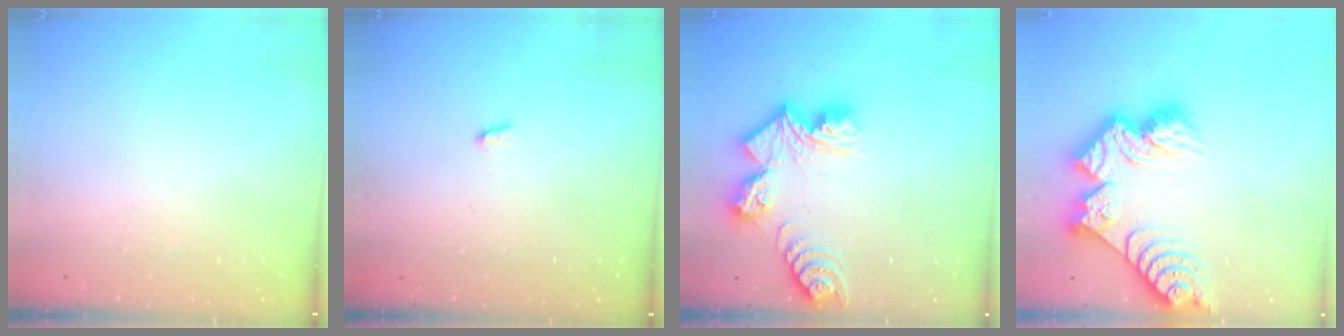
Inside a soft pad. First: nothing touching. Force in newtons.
{"total": 1.7, "press": 1.6, "slide": 0.3}
{"total": 14.4, "press": 14.3, "slide": 1.6}
{"total": 19.0, "press": 18.9, "slide": 1.9}